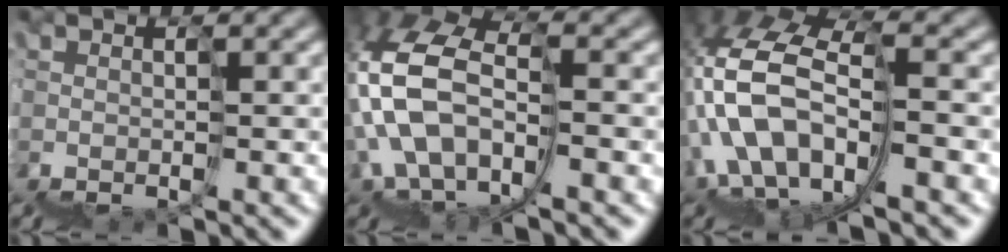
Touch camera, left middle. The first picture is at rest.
{"total": 8.0, "force": [-0.1, 5.2, 6.0], "torque": [-0.161, 0.036, -0.007]}
{"total": 8.2, "force": [-0.3, 4.6, 6.8], "torque": [-0.155, 0.045, -0.017]}